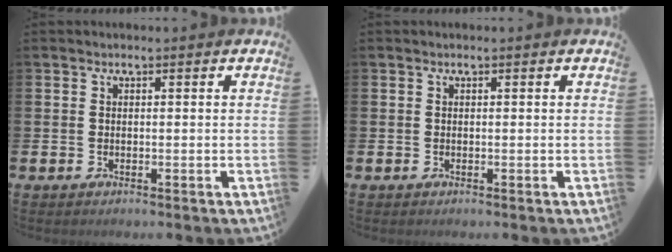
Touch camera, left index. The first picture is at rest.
{"total": 0.0}